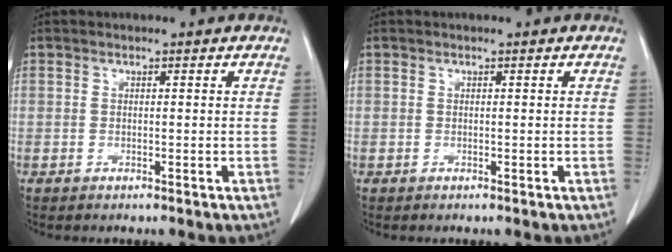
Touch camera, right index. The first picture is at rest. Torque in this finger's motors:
{"motor_torque": [-0.04, 0.03, 0.00, 0.00]}